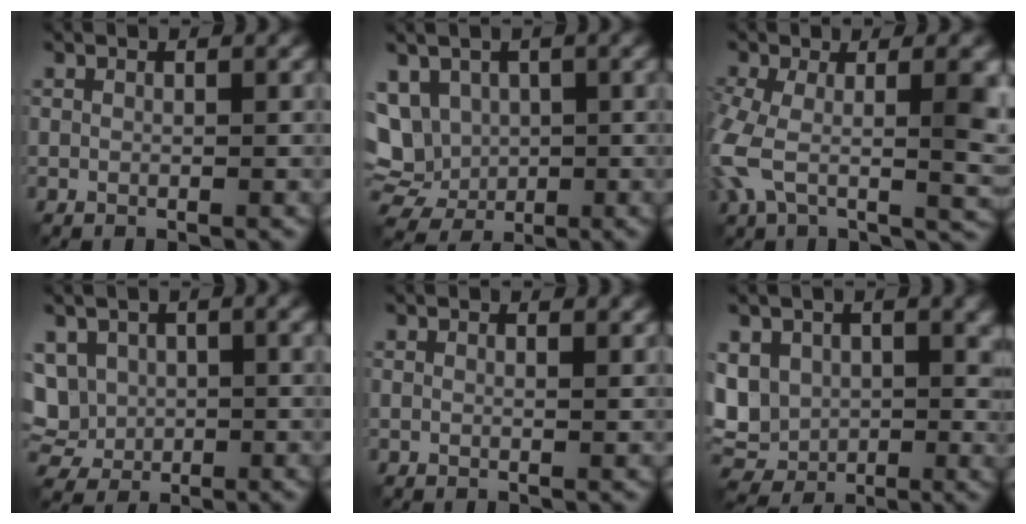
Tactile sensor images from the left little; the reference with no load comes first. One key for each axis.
{"total": 7.7, "fx": 0.9, "fy": 6.5, "fz": 4.1, "tx": -0.092, "ty": 0.002, "tz": 0.007}
{"total": 10.1, "fx": -0.8, "fy": 4.3, "fz": 9.1, "tx": -0.199, "ty": -0.026, "tz": -0.013}
{"total": 6.6, "fx": 1.5, "fy": 5.1, "fz": 4.0, "tx": -0.095, "ty": 0.009, "tz": 0.026}
{"total": 1.1, "fx": 0.9, "fy": 0.3, "fz": 0.6, "tx": -0.009, "ty": -0.002, "tz": 0.008}
{"total": 9.1, "fx": 1.6, "fy": 7.3, "fz": 5.1, "tx": -0.114, "ty": -0.007, "tz": 0.030}